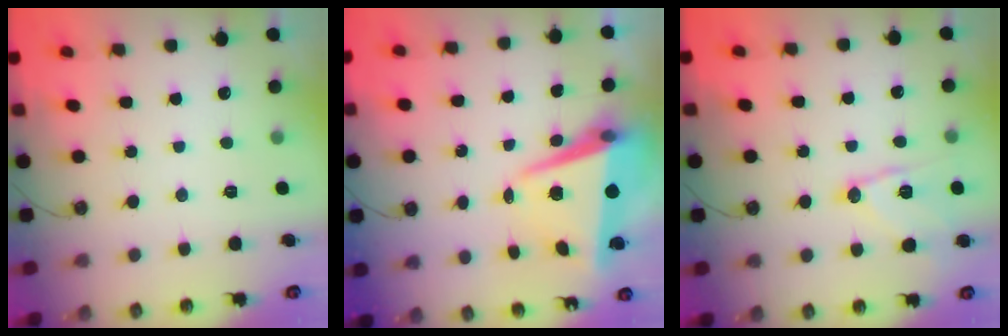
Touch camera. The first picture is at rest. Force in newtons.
{"total": 8.3, "press": 8.0, "slide": 2.2}
{"total": 12.1, "press": 12.0, "slide": 0.7}